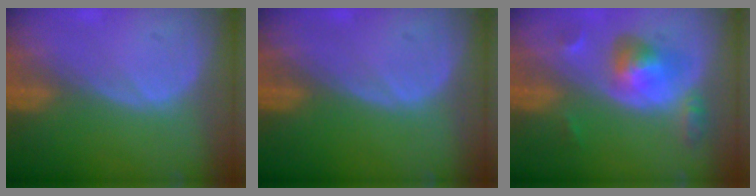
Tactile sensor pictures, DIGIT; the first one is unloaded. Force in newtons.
{"total": 0.0}
{"total": 5.9, "press": 5.5, "slide": 1.9}